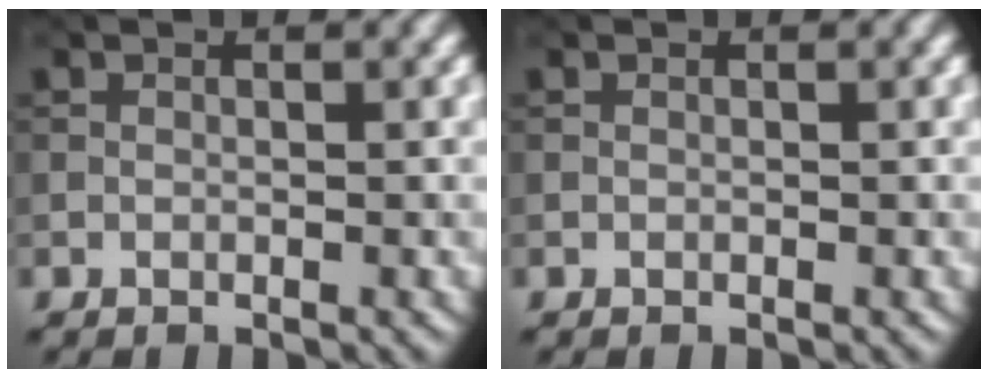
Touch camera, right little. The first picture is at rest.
{"total": 0.0}